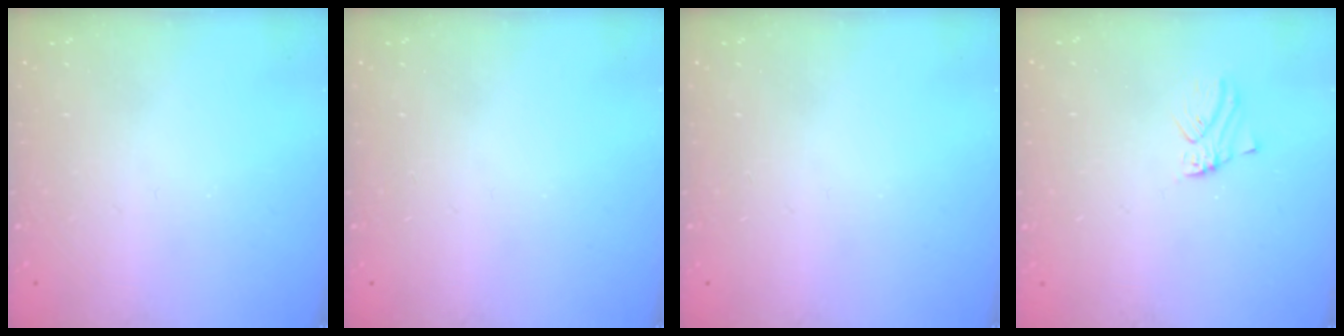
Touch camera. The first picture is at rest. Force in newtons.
{"total": 0.0}
{"total": 0.0}
{"total": 0.9, "press": 0.9, "slide": 0.1}